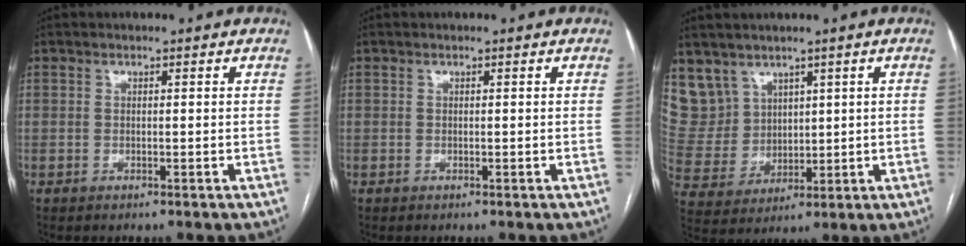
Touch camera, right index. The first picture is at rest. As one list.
[{"total": 0.0}, {"total": 9.4, "force": [6.1, 7.1, 0.8], "torque": [-0.034, 0.030, 0.146]}]